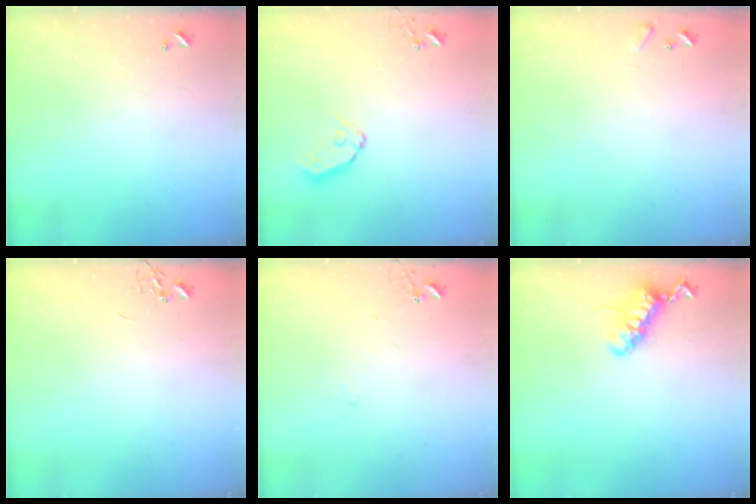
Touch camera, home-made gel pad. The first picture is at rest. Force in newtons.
{"total": 8.4, "press": 8.4, "slide": 0.8}
{"total": 6.4, "press": 6.4, "slide": 0.5}
{"total": 0.0}
{"total": 4.7, "press": 4.6, "slide": 0.4}
{"total": 12.7, "press": 12.6, "slide": 1.1}